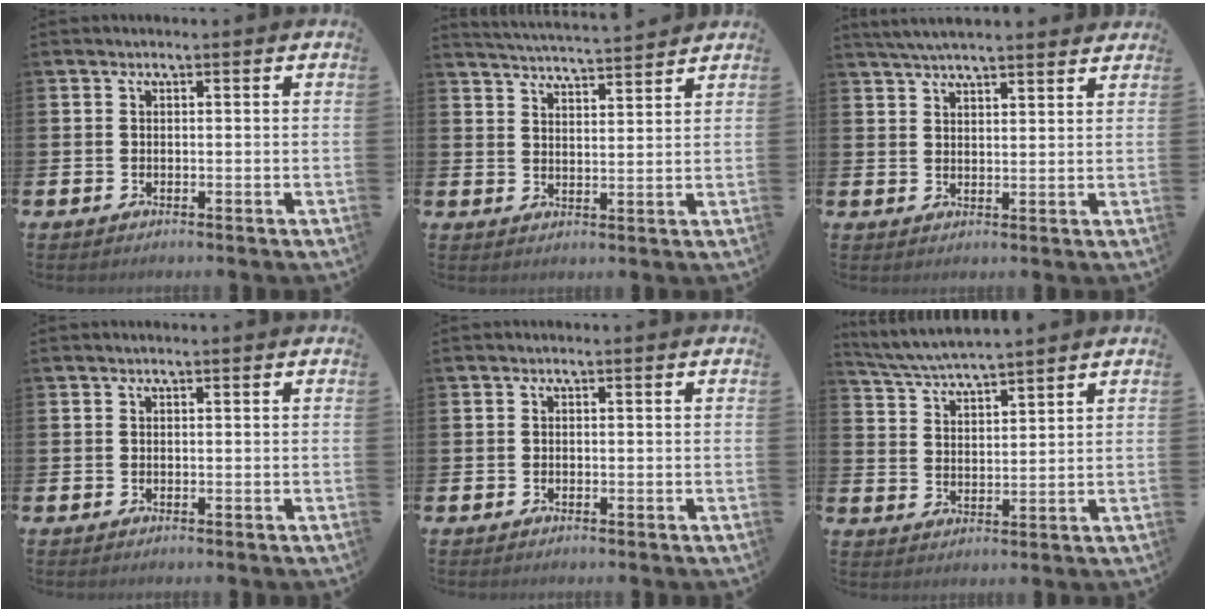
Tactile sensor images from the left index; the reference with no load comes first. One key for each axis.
{"total": 4.5, "fx": 4.5, "fy": -0.4, "fz": 0.2, "tx": -0.015, "ty": -0.032, "tz": 0.079}
{"total": 4.5, "fx": 4.3, "fy": 0.4, "fz": 1.1, "tx": -0.026, "ty": -0.014, "tz": 0.079}
{"total": 0.0}
{"total": 0.0}
{"total": 4.8, "fx": 4.7, "fy": 0.0, "fz": 0.6, "tx": -0.026, "ty": -0.030, "tz": 0.083}